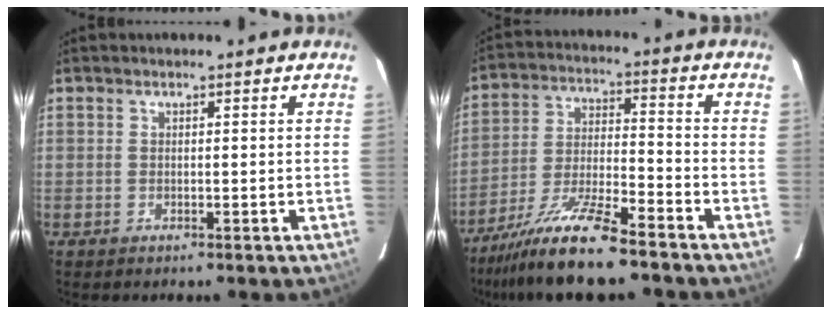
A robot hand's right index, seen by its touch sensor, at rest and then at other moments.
{"total": 12.3, "force": [-9.7, 0.6, 7.5], "torque": [-0.141, -0.018, -0.177]}